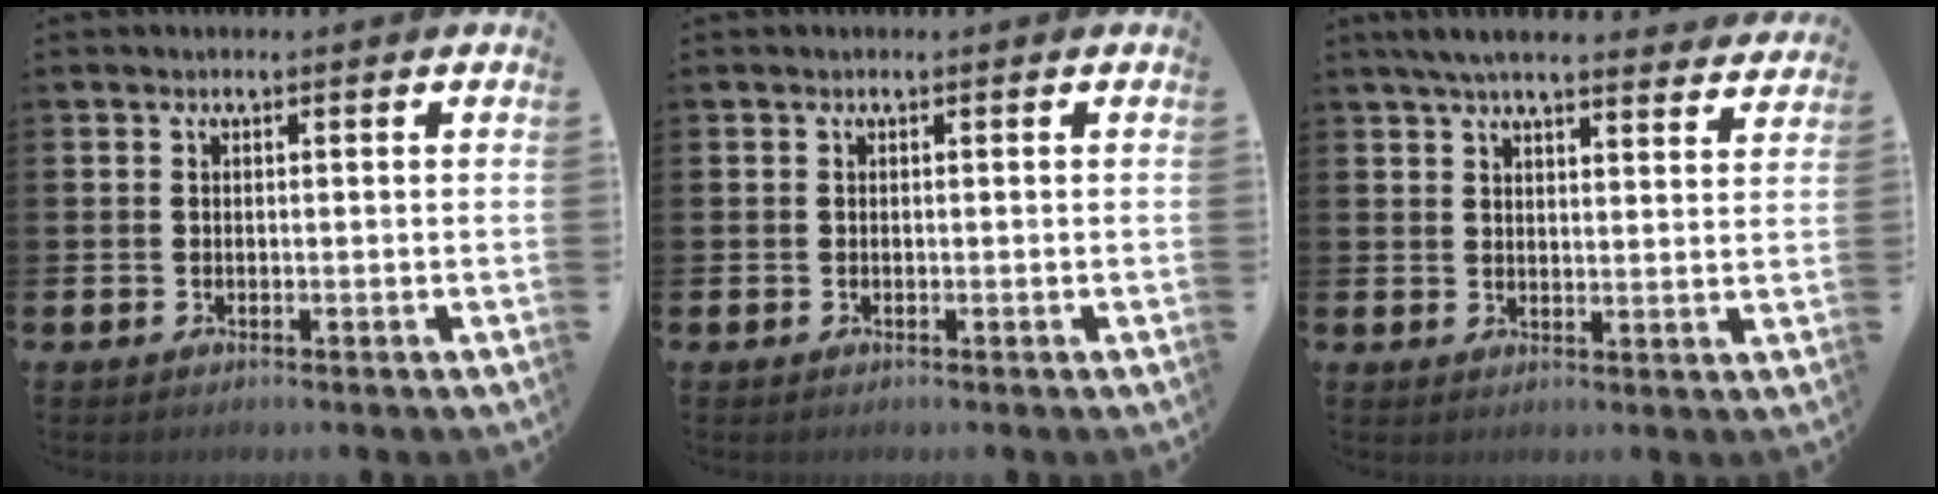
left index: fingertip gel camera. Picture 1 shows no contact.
{"total": 0.0}
{"total": 5.6, "force": [5.3, 0.7, 1.9], "torque": [-0.045, -0.022, 0.094]}